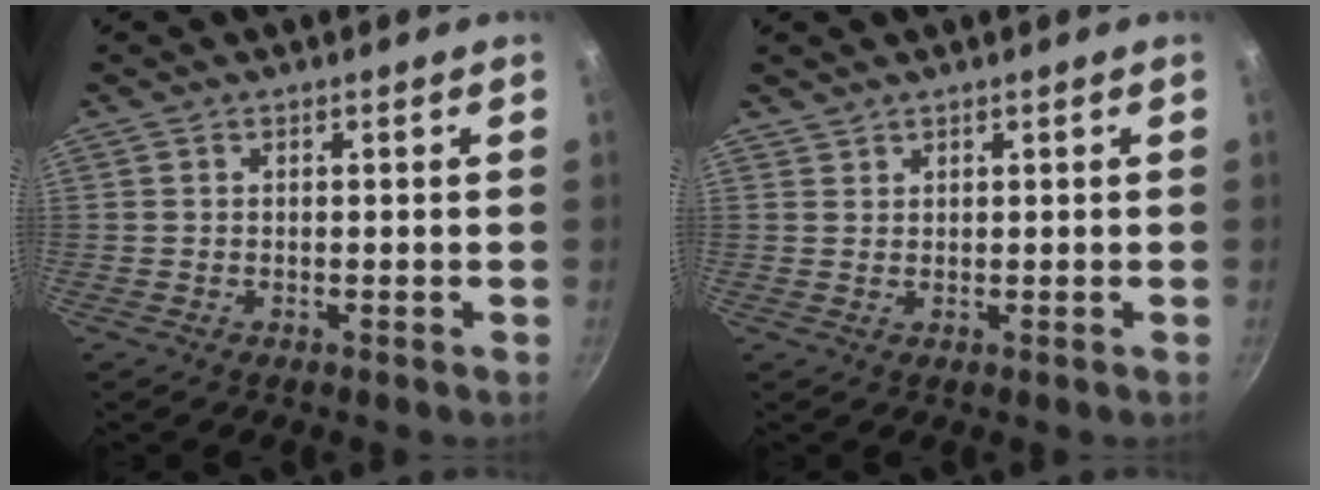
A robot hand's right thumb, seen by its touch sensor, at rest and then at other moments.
{"total": 1.0, "force": [0.9, 0.5, 0.0], "torque": [0.010, 0.003, 0.019]}